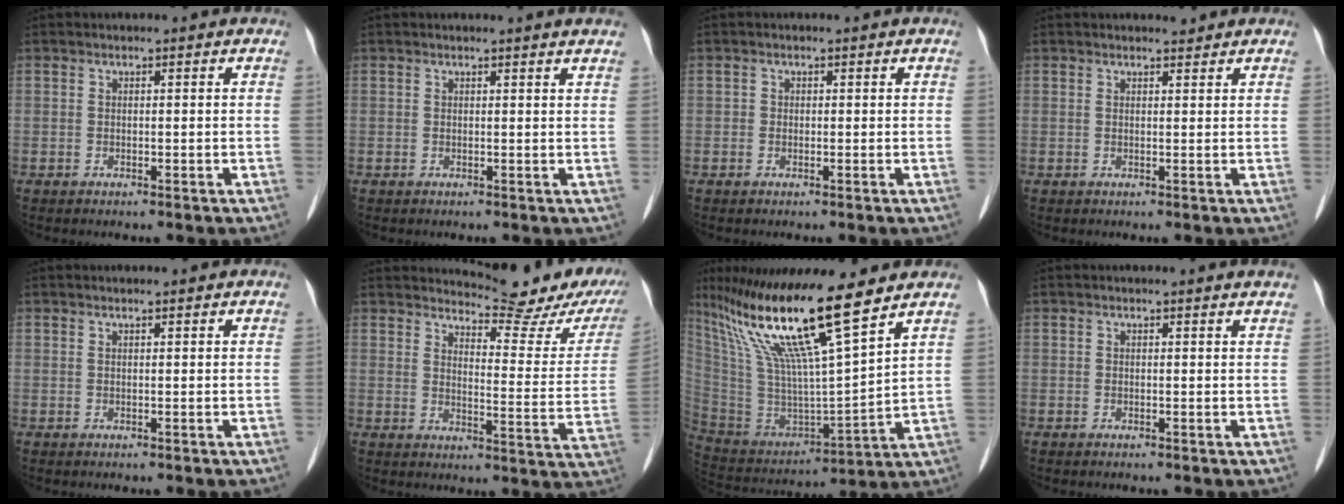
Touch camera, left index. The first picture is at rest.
{"total": 2.8, "force": [2.7, -0.3, 0.9], "torque": [-0.015, 0.001, 0.018]}
{"total": 0.5, "force": [0.0, 0.5, 0.1], "torque": [0.002, 0.003, -0.004]}
{"total": 1.3, "force": [1.3, 0.2, 0.1], "torque": [-0.010, -0.003, 0.022]}
{"total": 1.1, "force": [0.9, 0.0, 0.6], "torque": [-0.011, 0.008, 0.016]}
{"total": 13.9, "force": [13.2, 1.5, 4.4], "torque": [-0.049, -0.062, 0.148]}
{"total": 19.9, "force": [13.8, 0.7, 14.3], "torque": [-0.273, -0.002, 0.256]}
{"total": 1.7, "force": [1.6, -0.2, 0.3], "torque": [-0.017, -0.002, 0.010]}